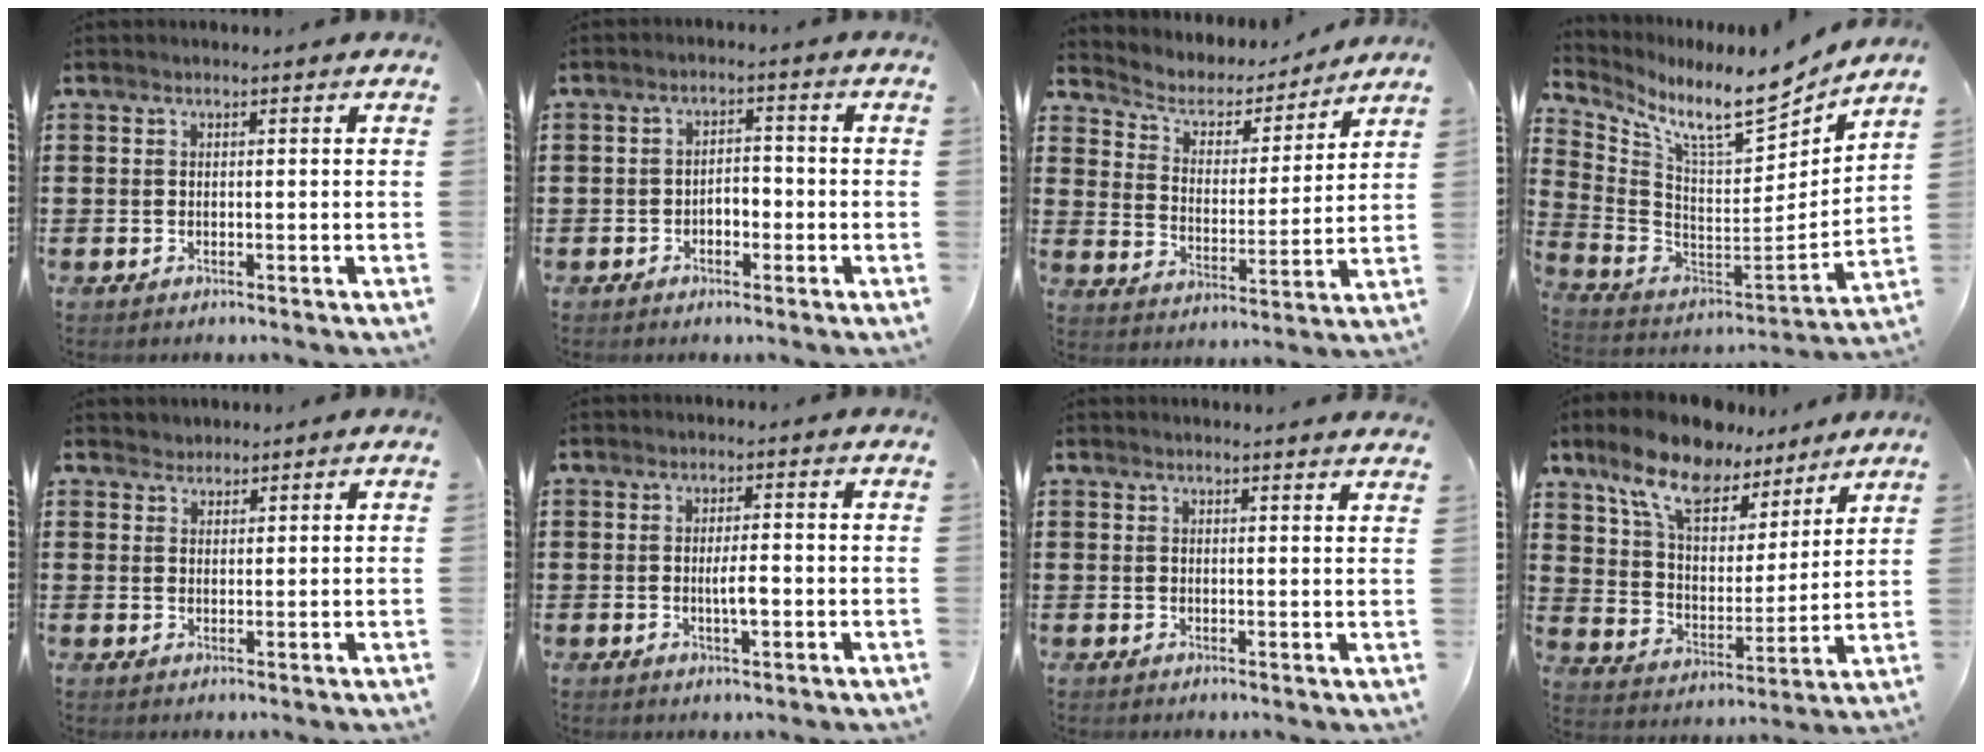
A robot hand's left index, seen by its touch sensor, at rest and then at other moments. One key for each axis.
{"total": 2.3, "fx": -1.3, "fy": 1.3, "fz": 1.4, "tx": -0.030, "ty": 0.005, "tz": -0.030}
{"total": 4.8, "fx": 4.1, "fy": 2.1, "fz": 1.2, "tx": -0.051, "ty": -0.025, "tz": 0.064}
{"total": 9.9, "fx": 8.0, "fy": 1.4, "fz": 5.6, "tx": -0.119, "ty": -0.075, "tz": 0.129}
{"total": 1.5, "fx": 1.4, "fy": 0.7, "fz": -0.3, "tx": 0.001, "ty": 0.005, "tz": 0.027}
{"total": 3.1, "fx": -0.4, "fy": 0.8, "fz": 3.0, "tx": -0.061, "ty": 0.000, "tz": -0.011}
{"total": 1.6, "fx": 1.6, "fy": -0.2, "fz": 0.3, "tx": -0.009, "ty": -0.001, "tz": 0.031}
{"total": 11.4, "fx": 9.0, "fy": 4.6, "fz": 5.3, "tx": -0.137, "ty": -0.038, "tz": 0.162}